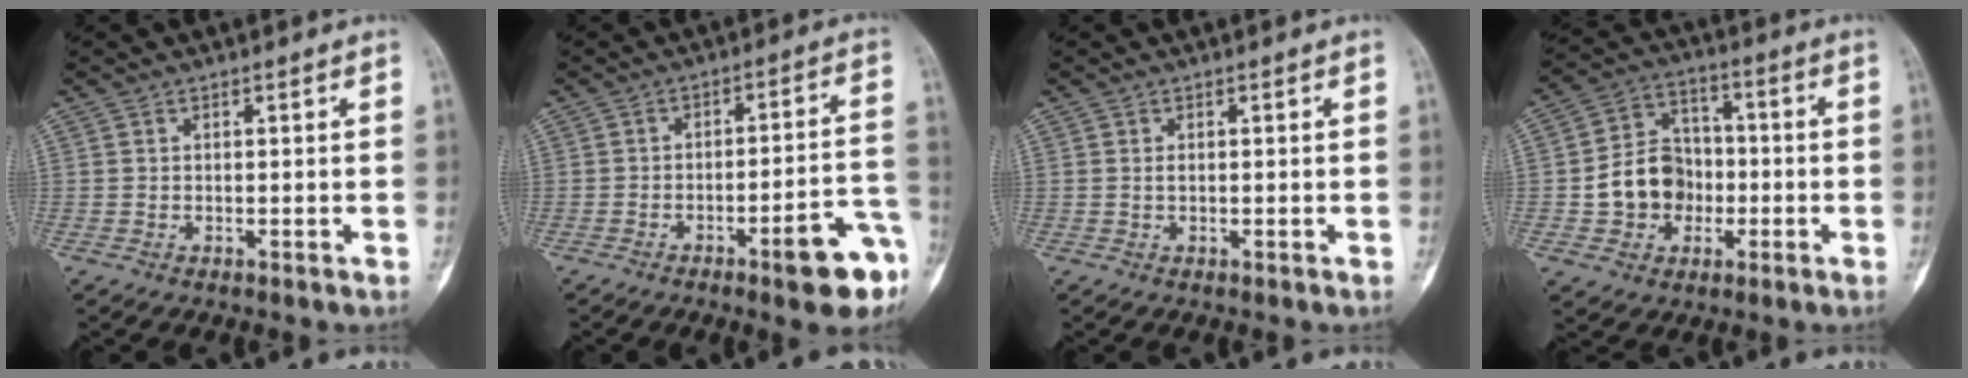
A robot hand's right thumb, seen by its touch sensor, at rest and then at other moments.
{"total": 12.2, "force": [-6.3, 2.5, 10.1], "torque": [-0.112, 0.045, -0.081]}
{"total": 0.6, "force": [0.0, 0.4, 0.5], "torque": [-0.008, 0.000, 0.000]}
{"total": 11.6, "force": [-2.1, 9.8, 5.8], "torque": [-0.067, 0.032, -0.039]}